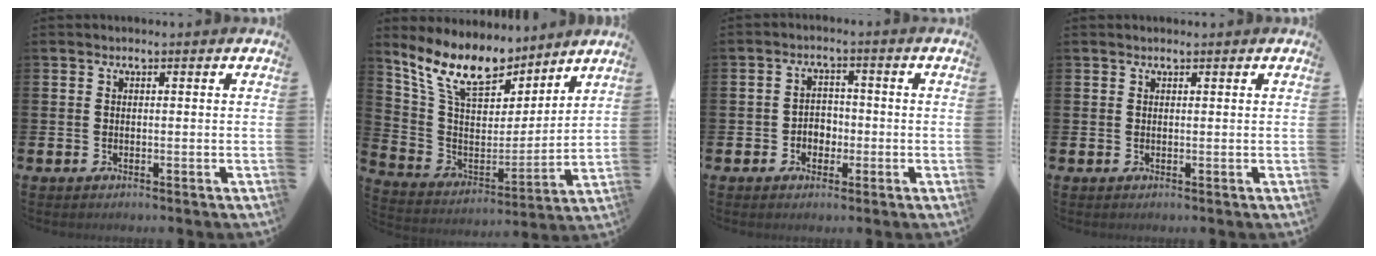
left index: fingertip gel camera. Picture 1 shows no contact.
{"total": 12.9, "force": [10.8, 4.9, 5.2], "torque": [-0.151, -0.053, 0.195]}
{"total": 2.8, "force": [-1.1, 2.3, 1.1], "torque": [-0.025, 0.008, -0.027]}
{"total": 0.7, "force": [0.6, 0.1, 0.2], "torque": [-0.002, 0.001, 0.012]}